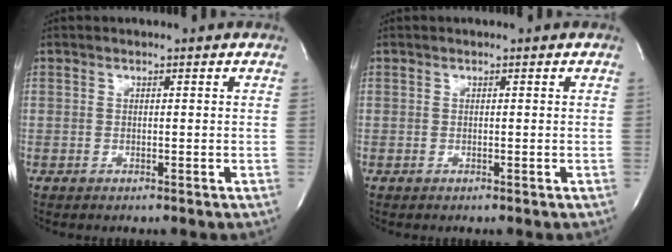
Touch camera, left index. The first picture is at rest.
{"total": 0.0}